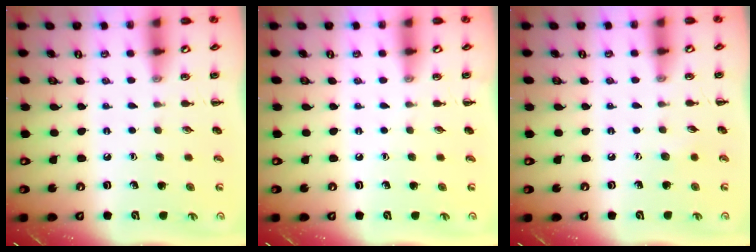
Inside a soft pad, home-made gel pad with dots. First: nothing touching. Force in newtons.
{"total": 0.0}
{"total": 3.4, "press": 3.2, "slide": 1.0}